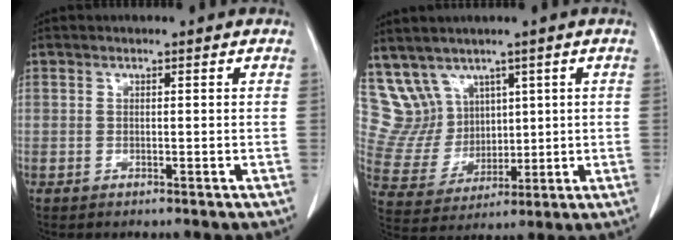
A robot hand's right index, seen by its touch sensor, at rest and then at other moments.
{"total": 9.2, "force": [5.9, 7.0, 0.8], "torque": [-0.036, 0.040, 0.136]}